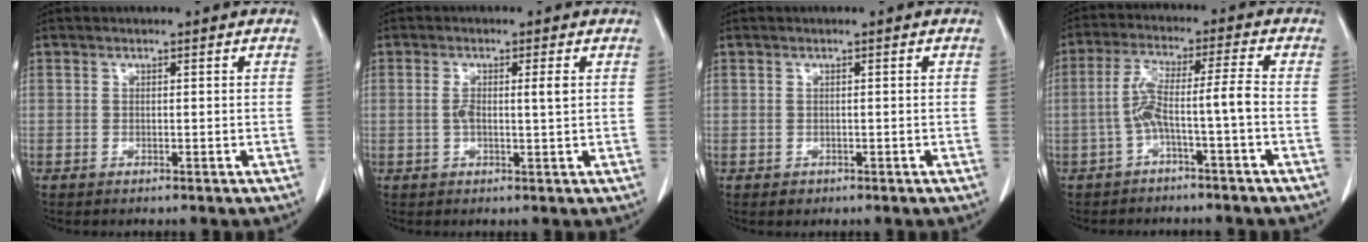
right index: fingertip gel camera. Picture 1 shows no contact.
{"total": 3.5, "force": [0.4, 0.4, 3.4], "torque": [-0.067, 0.006, 0.008]}
{"total": 0.9, "force": [-0.5, 0.8, 0.1], "torque": [-0.005, 0.003, -0.002]}
{"total": 6.6, "force": [-2.2, -0.4, 6.2], "torque": [-0.123, 0.027, -0.038]}